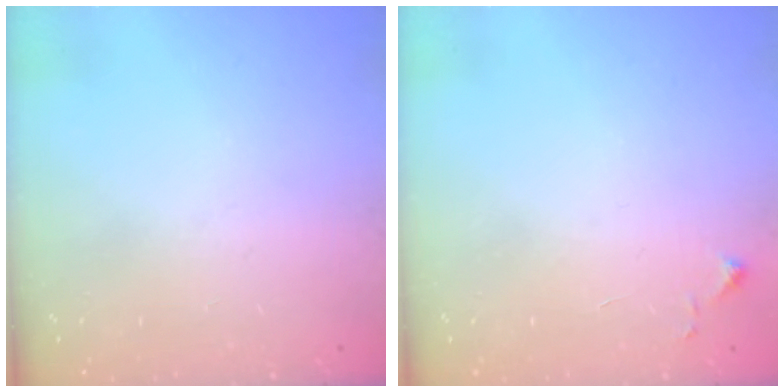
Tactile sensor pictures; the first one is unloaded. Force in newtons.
{"total": 3.2, "press": 3.2, "slide": 0.6}